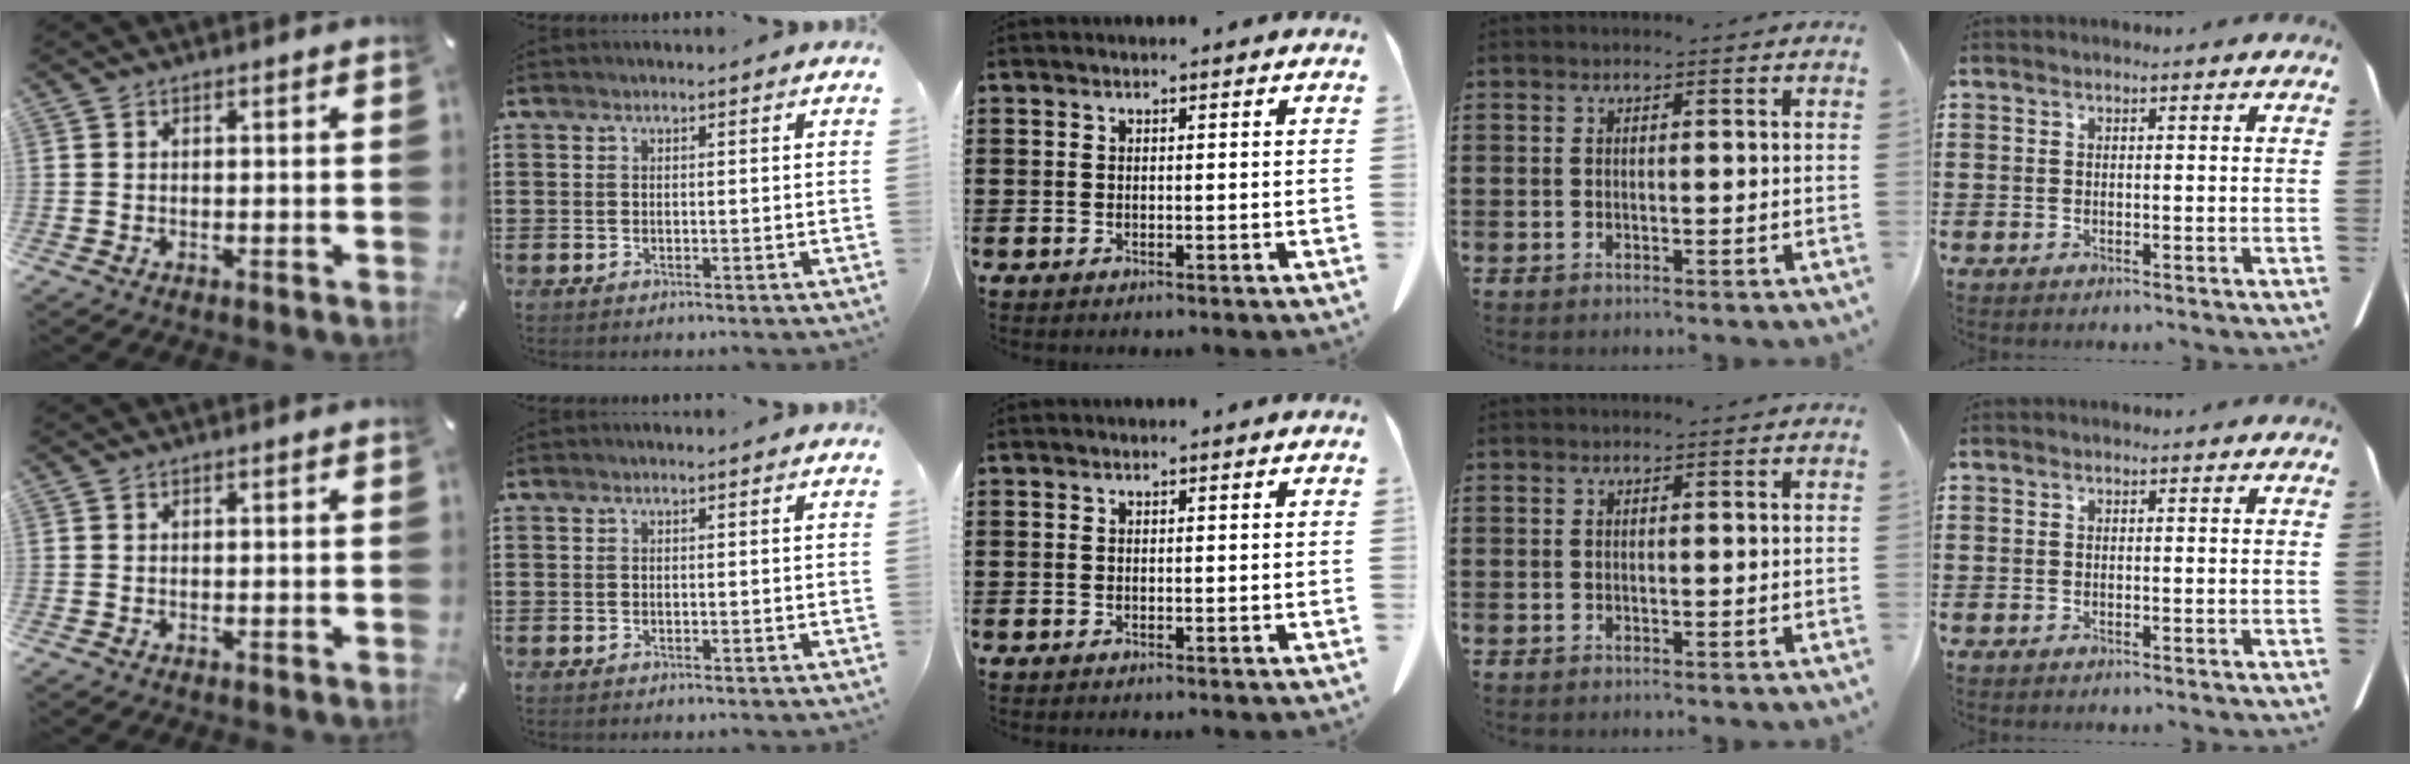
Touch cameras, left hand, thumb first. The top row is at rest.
{}